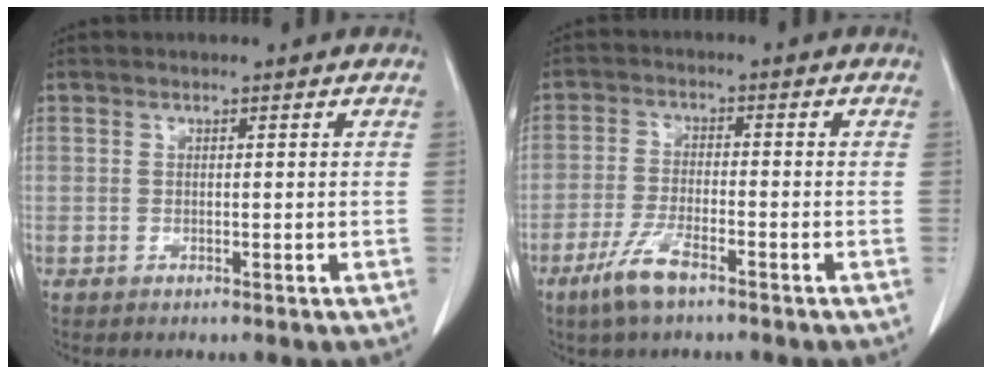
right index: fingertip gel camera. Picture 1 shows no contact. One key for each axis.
{"total": 6.0, "fx": -4.0, "fy": 1.1, "fz": 4.3, "tx": -0.097, "ty": -0.009, "tz": -0.075}